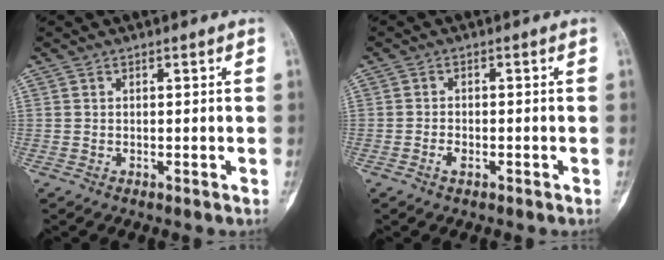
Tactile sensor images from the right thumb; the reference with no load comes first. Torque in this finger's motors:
{"motor_torque": [-0.32, -0.14, 0.03, 0.21, -0.05]}